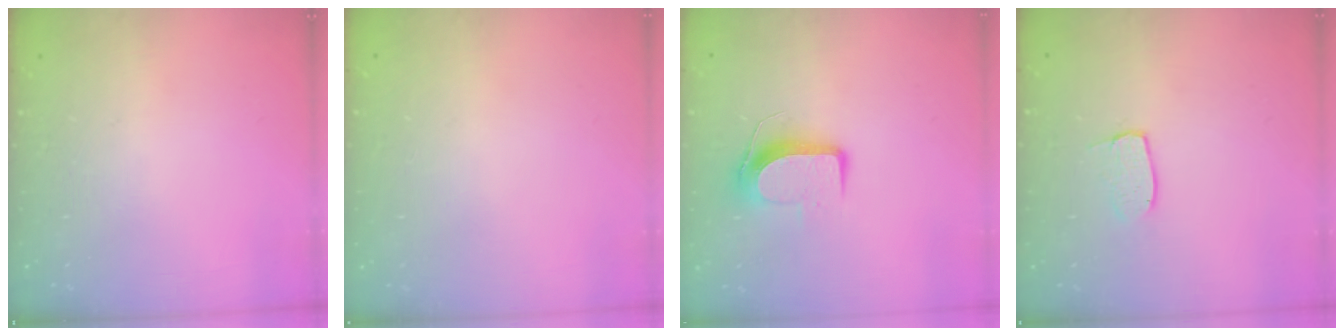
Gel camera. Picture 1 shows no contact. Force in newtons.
{"total": 0.0}
{"total": 9.5, "press": 9.5, "slide": 0.3}
{"total": 4.3, "press": 4.3, "slide": 0.2}